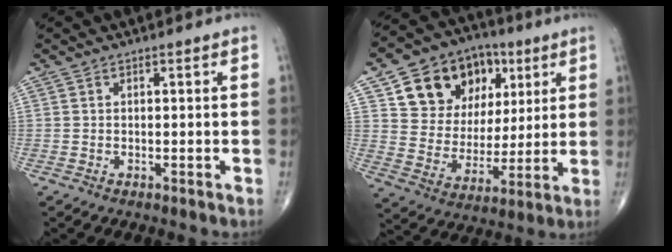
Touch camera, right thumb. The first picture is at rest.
{"total": 18.9, "force": [7.9, 14.0, 9.8], "torque": [-0.119, -0.005, 0.141]}